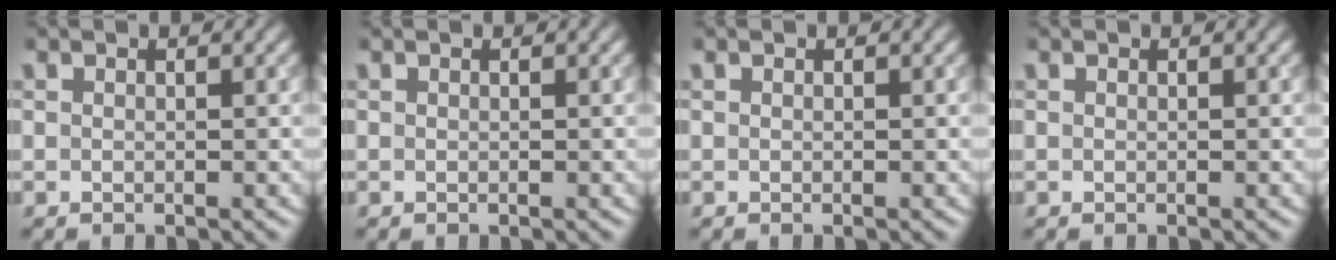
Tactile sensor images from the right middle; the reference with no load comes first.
{"total": 0.0}
{"total": 0.0}
{"total": 0.0}